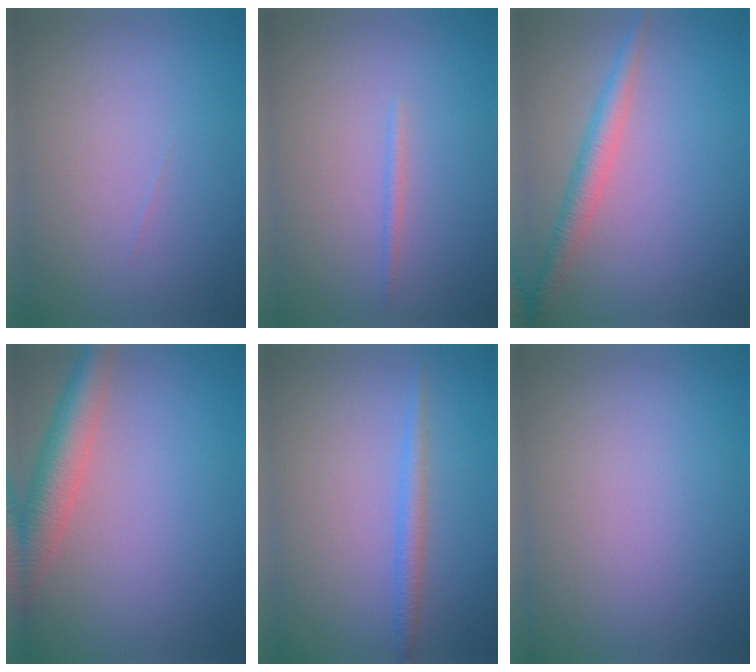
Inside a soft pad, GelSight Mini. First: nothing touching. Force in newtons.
{"total": 0.7, "press": 0.7, "slide": 0.1}
{"total": 2.8, "press": 2.8, "slide": 0.1}
{"total": 5.2, "press": 5.2, "slide": 0.3}
{"total": 1.7, "press": 1.7, "slide": 0.1}
{"total": 0.0}